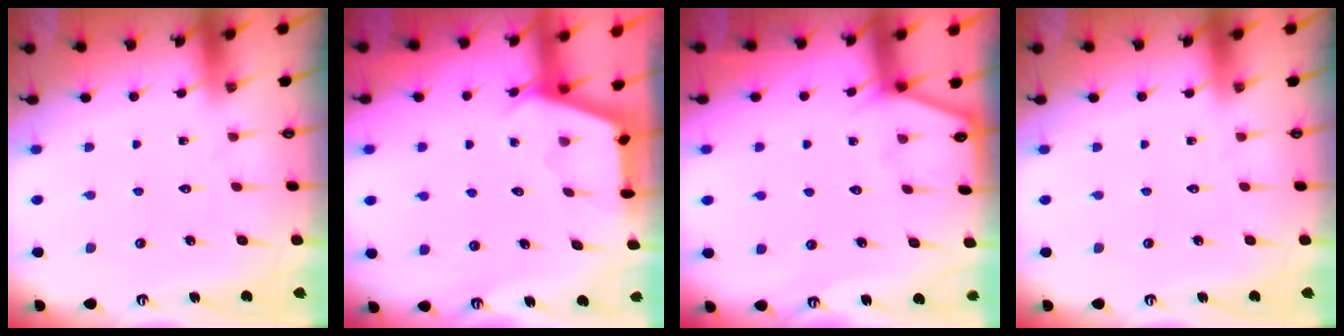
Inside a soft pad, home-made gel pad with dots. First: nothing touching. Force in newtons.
{"total": 2.8, "press": 2.8, "slide": 0.3}
{"total": 2.2, "press": 2.2, "slide": 0.3}
{"total": 0.0}